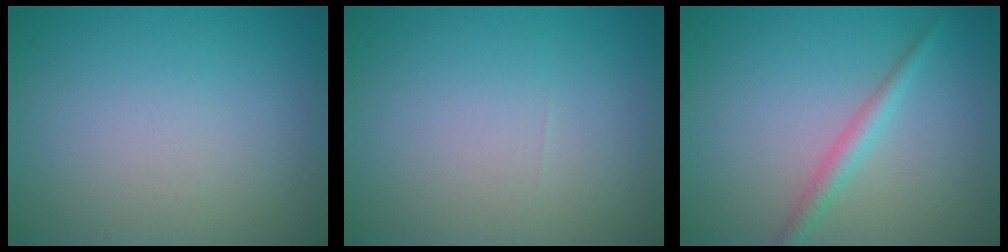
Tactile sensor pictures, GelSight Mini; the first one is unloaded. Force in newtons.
{"total": 0.0}
{"total": 1.8, "press": 1.8, "slide": 0.1}